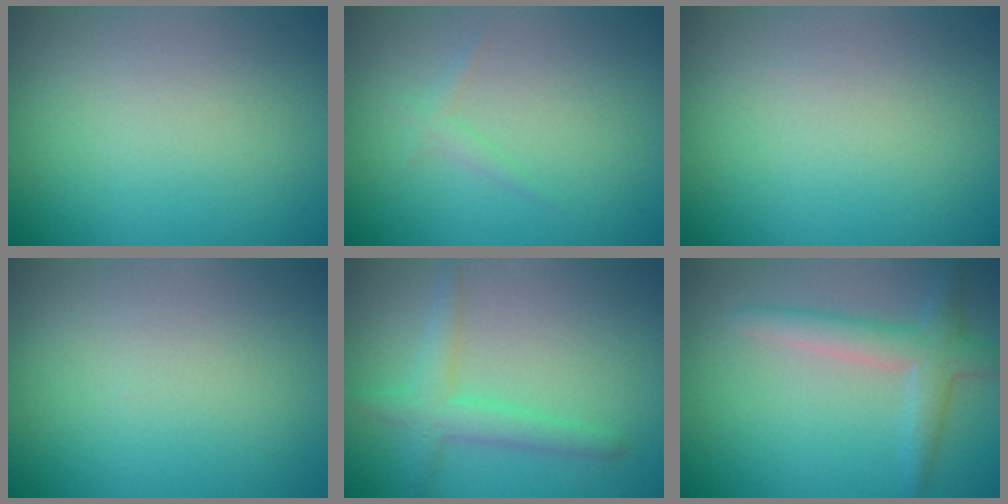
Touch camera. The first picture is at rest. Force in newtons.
{"total": 0.8, "press": 0.8, "slide": 0.0}
{"total": 0.0}
{"total": 0.0}
{"total": 2.9, "press": 2.9, "slide": 0.1}
{"total": 3.2, "press": 3.2, "slide": 0.2}